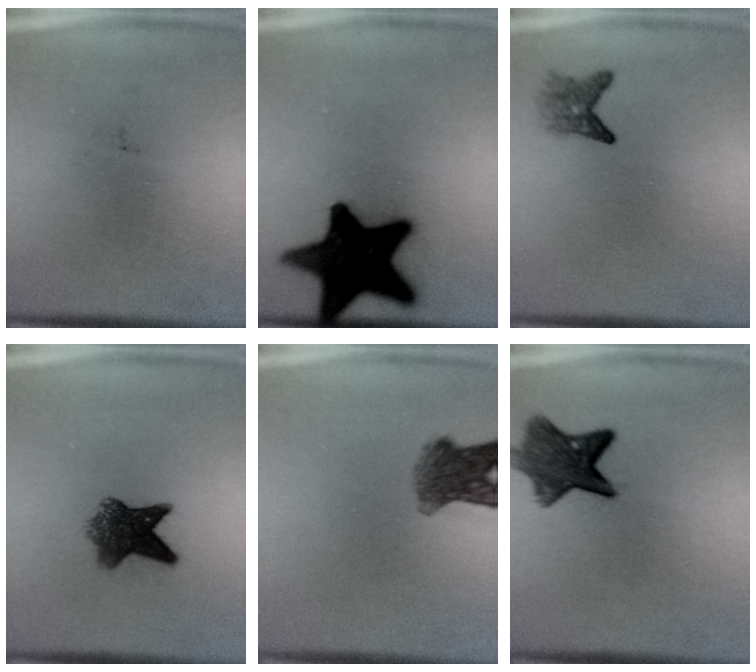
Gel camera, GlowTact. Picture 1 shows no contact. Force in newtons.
{"total": 19.8}
{"total": 2.4}
{"total": 6.8}
{"total": 6.1}
{"total": 8.6}